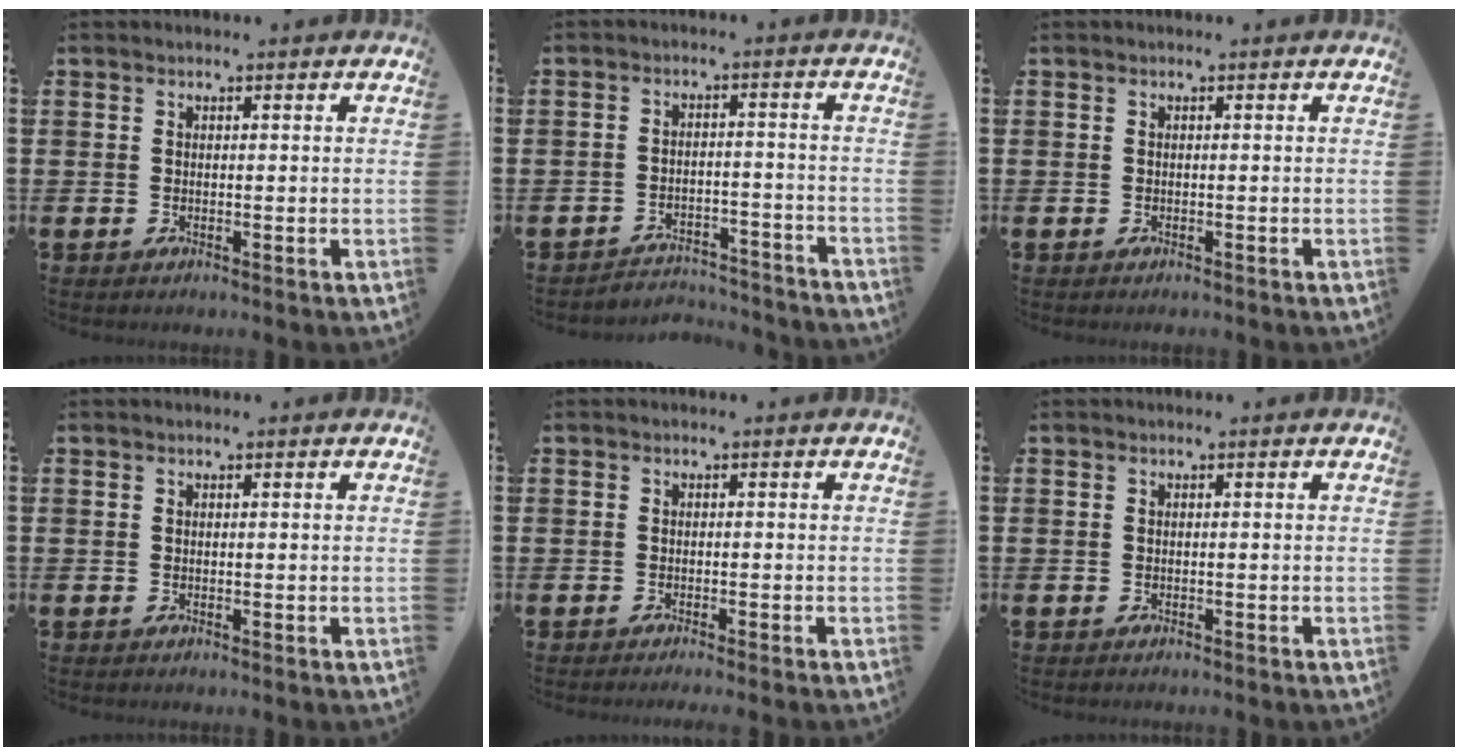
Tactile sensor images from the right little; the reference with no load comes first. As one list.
[{"total": 3.5, "force": [-3.5, 0.3, 0.1], "torque": [-0.007, 0.006, -0.076]}, {"total": 0.0}, {"total": 0.0}, {"total": 0.6, "force": [-0.6, -0.2, 0.1], "torque": [-0.001, -0.002, -0.012]}, {"total": 0.0}]